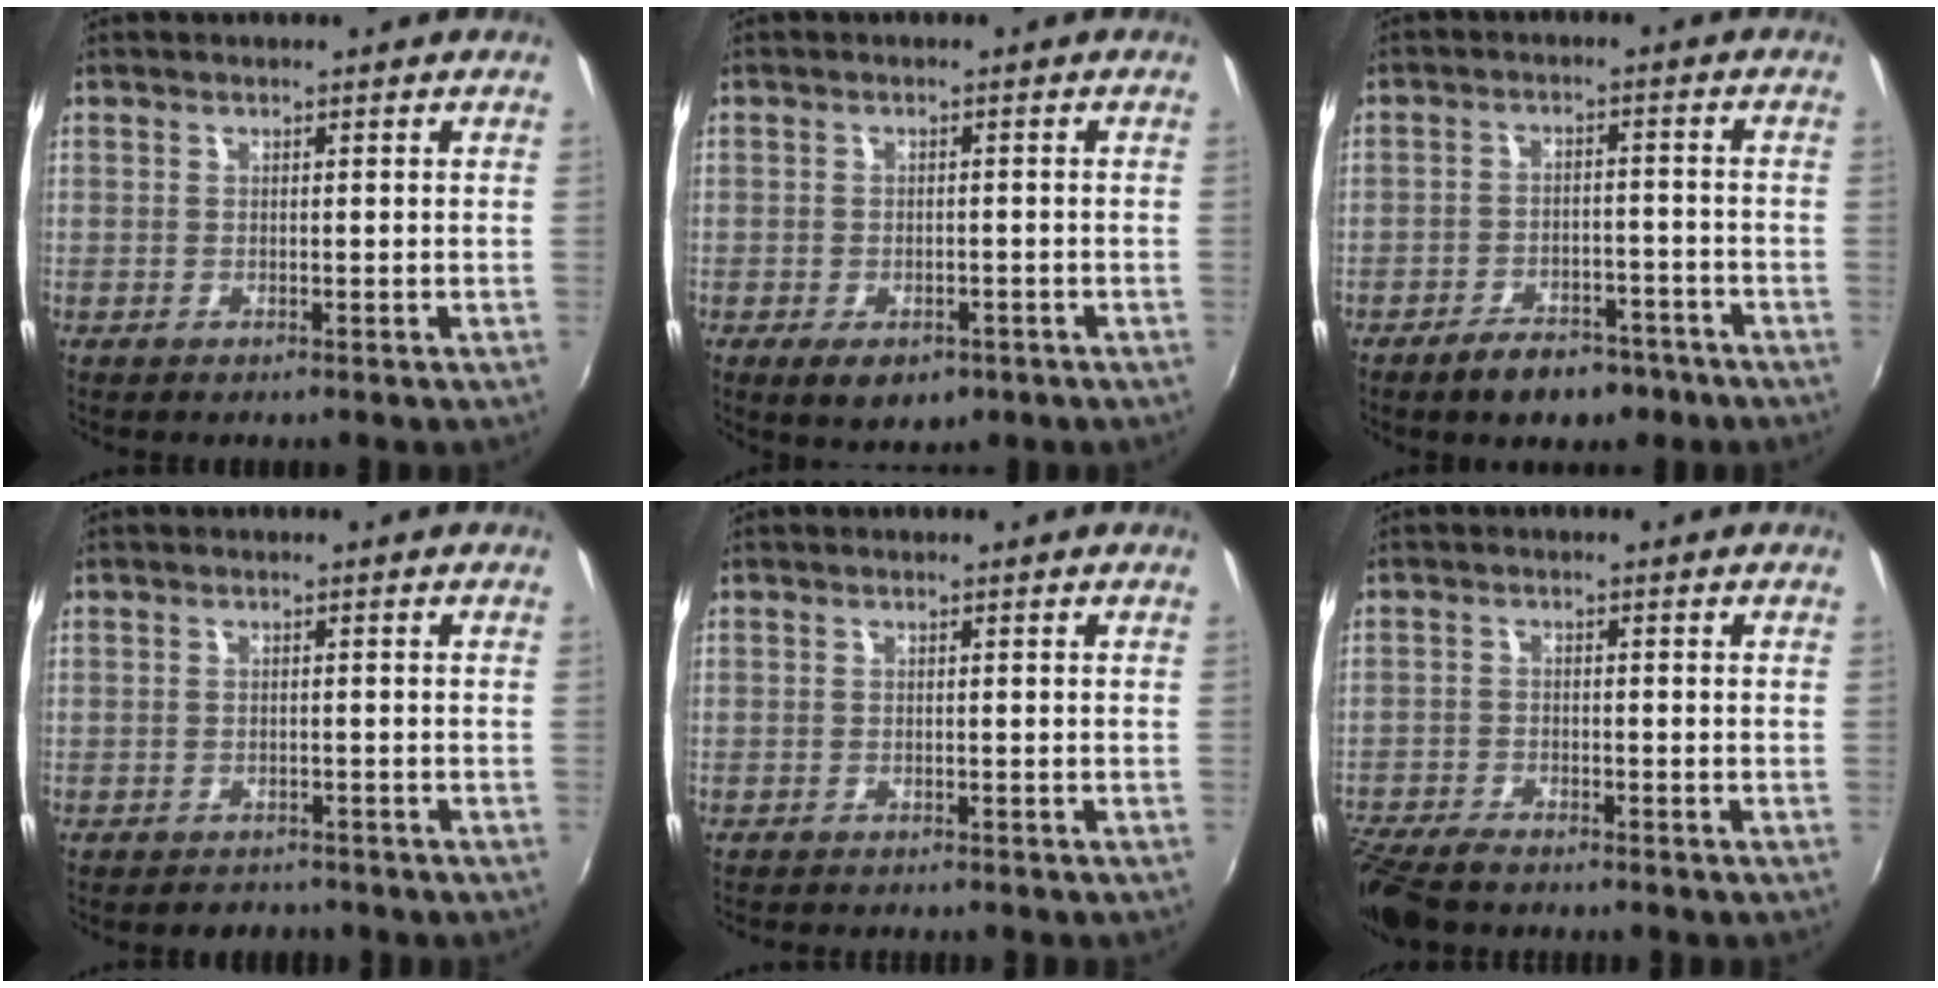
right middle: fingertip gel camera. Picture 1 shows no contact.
{"total": 5.7, "force": [-2.8, 3.1, 3.8], "torque": [-0.074, -0.020, -0.040]}
{"total": 8.2, "force": [-5.9, 4.0, 4.1], "torque": [-0.092, 0.009, -0.079]}
{"total": 2.6, "force": [-2.4, 1.2, 0.2], "torque": [-0.009, -0.001, -0.035]}
{"total": 1.8, "force": [-1.7, 0.1, 0.6], "torque": [-0.021, -0.013, -0.030]}
{"total": 8.8, "force": [-7.7, 2.3, 3.6], "torque": [-0.100, -0.028, -0.142]}